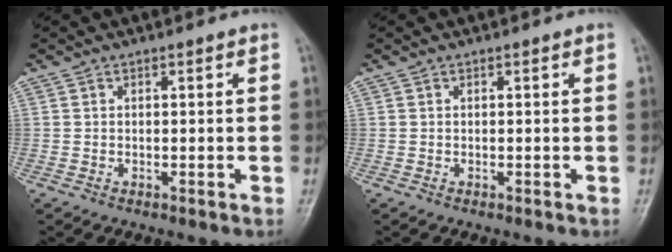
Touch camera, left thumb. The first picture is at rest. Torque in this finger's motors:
{"motor_torque": [0.00, 0.00, -0.03, 0.00, 0.00]}